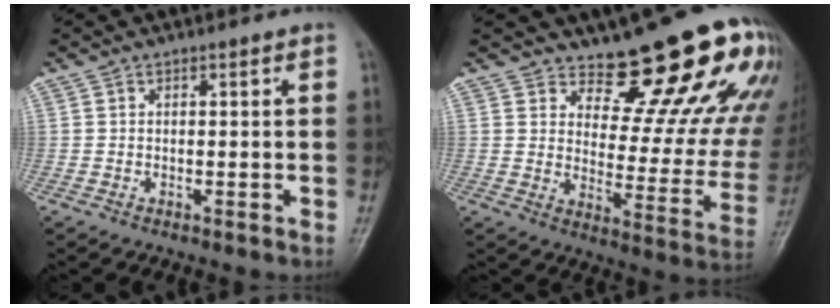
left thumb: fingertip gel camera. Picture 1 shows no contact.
{"total": 19.2, "force": [15.5, 6.2, 9.4], "torque": [-0.067, -0.131, 0.197]}